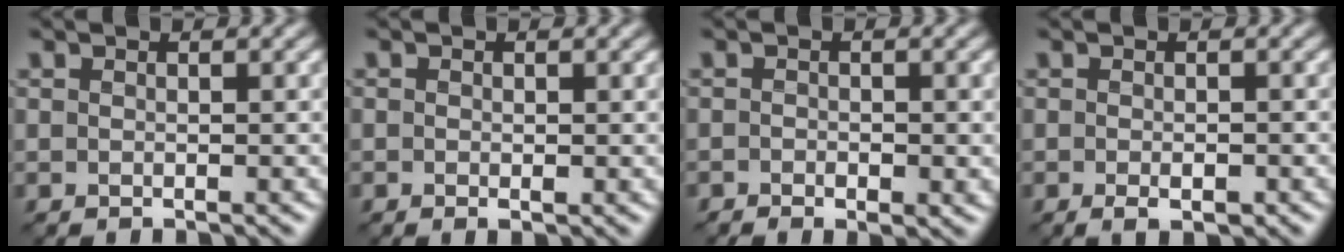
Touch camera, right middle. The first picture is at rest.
{"total": 0.7, "force": [-0.1, 0.4, 0.5], "torque": [-0.006, 0.002, -0.001]}
{"total": 1.4, "force": [-0.7, 0.7, 1.1], "torque": [-0.014, -0.001, -0.009]}
{"total": 1.7, "force": [-0.7, 0.8, 1.4], "torque": [-0.018, -0.001, -0.010]}